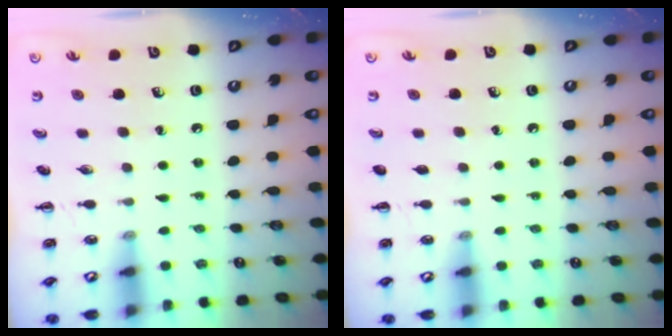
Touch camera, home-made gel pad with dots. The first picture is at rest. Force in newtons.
{"total": 0.0}